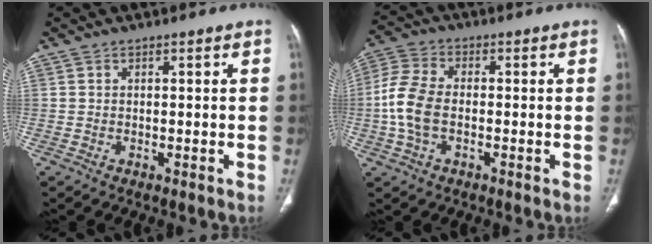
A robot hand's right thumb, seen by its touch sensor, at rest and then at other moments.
{"total": 9.0, "force": [-1.3, 5.4, 7.1], "torque": [-0.162, 0.017, -0.031]}